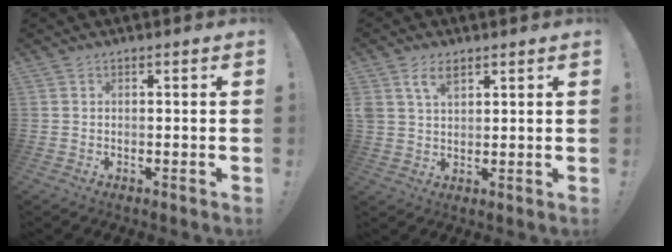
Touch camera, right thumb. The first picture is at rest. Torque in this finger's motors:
{"motor_torque": [0.98, 1.28, -0.01, 0.07, 0.01]}